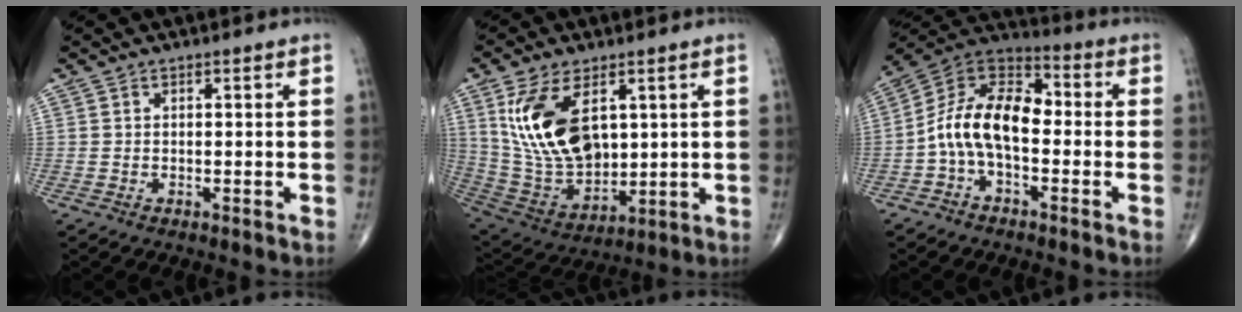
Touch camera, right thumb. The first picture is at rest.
{"total": 17.7, "force": [5.3, 10.1, 13.5], "torque": [-0.244, -0.027, 0.121]}
{"total": 13.2, "force": [-2.1, 7.6, 10.5], "torque": [-0.175, 0.049, -0.051]}